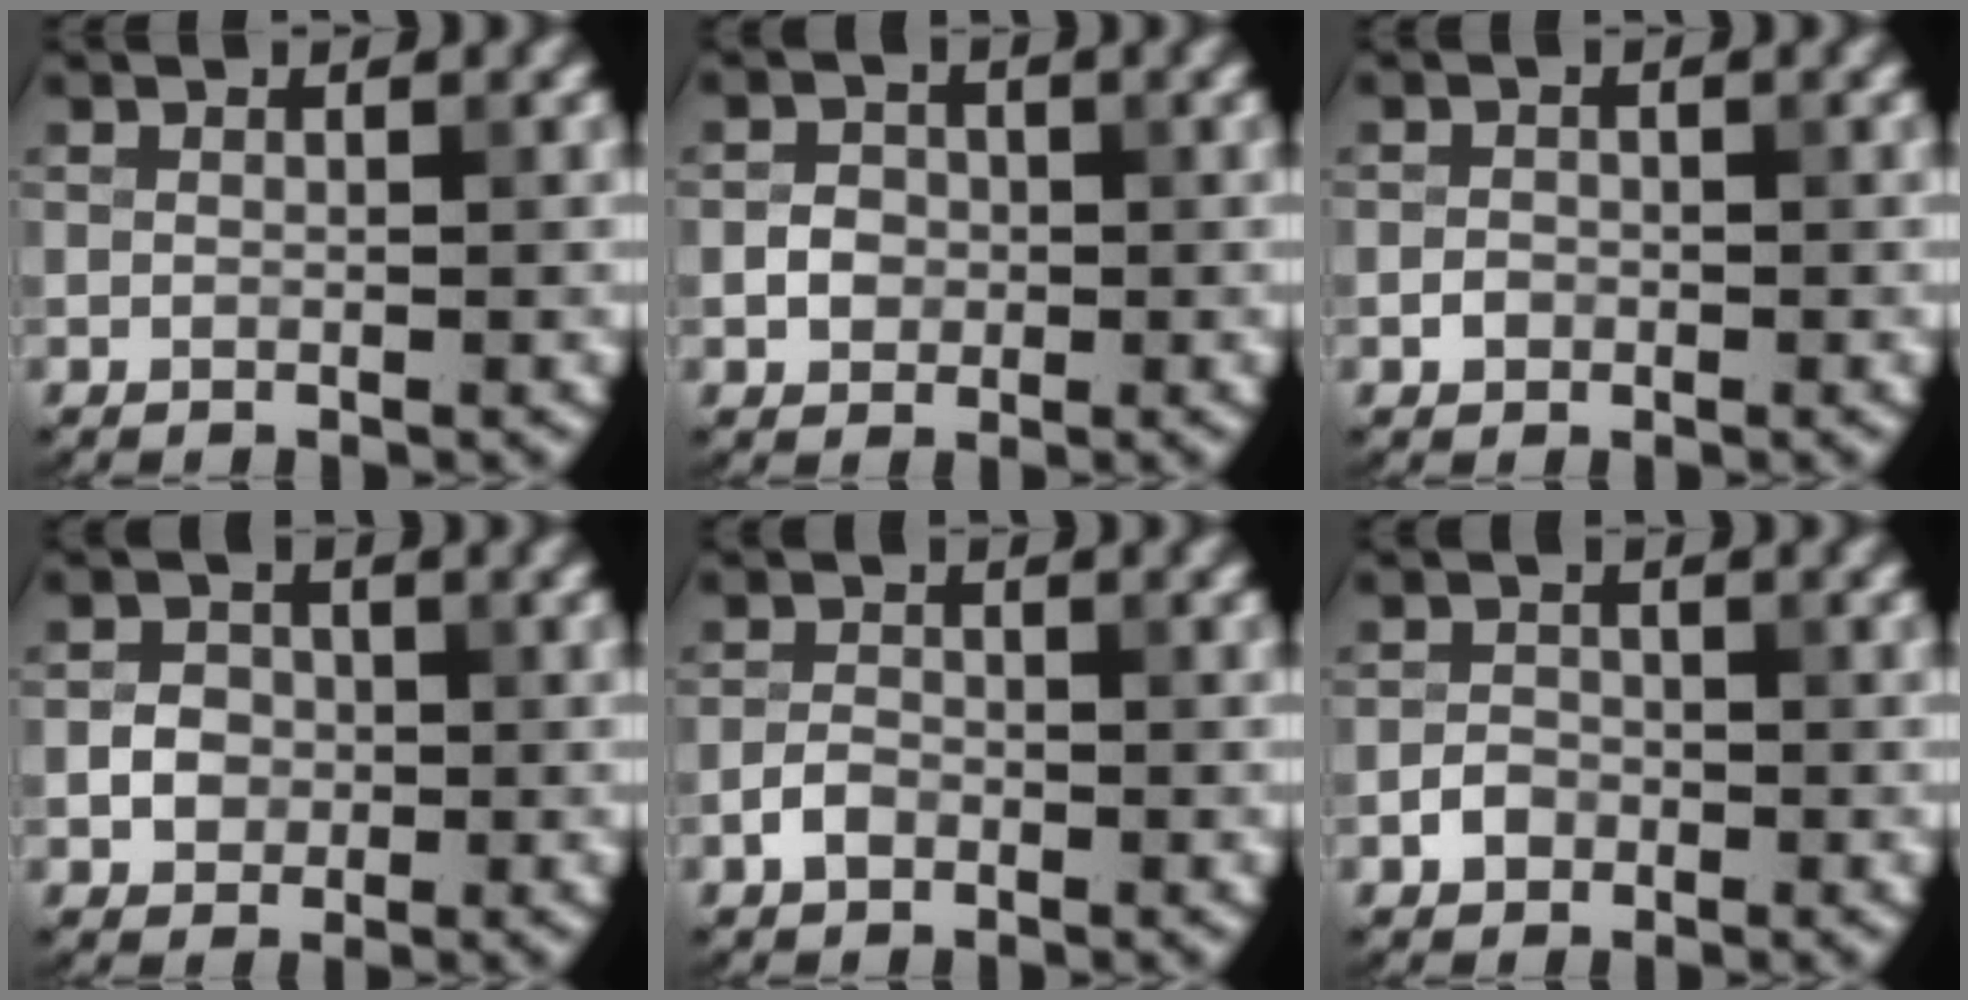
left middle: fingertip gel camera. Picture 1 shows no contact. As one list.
[{"total": 1.9, "force": [-0.4, 1.7, 0.8], "torque": [-0.007, 0.000, -0.010]}, {"total": 1.0, "force": [-0.4, 0.8, 0.4], "torque": [-0.003, -0.001, -0.009]}, {"total": 2.3, "force": [-0.4, 2.0, 1.0], "torque": [-0.010, 0.000, -0.011]}, {"total": 1.8, "force": [-1.0, 1.1, 0.9], "torque": [-0.014, 0.003, -0.022]}, {"total": 1.7, "force": [-0.8, 1.3, 0.7], "torque": [-0.007, 0.002, -0.019]}]